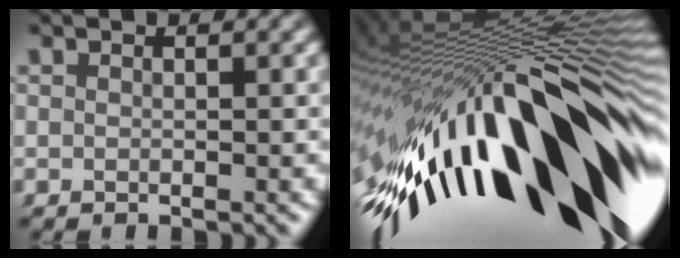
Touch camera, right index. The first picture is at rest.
{"total": 21.6, "force": [-6.8, 10.7, 17.5], "torque": [-0.282, 0.022, -0.090]}